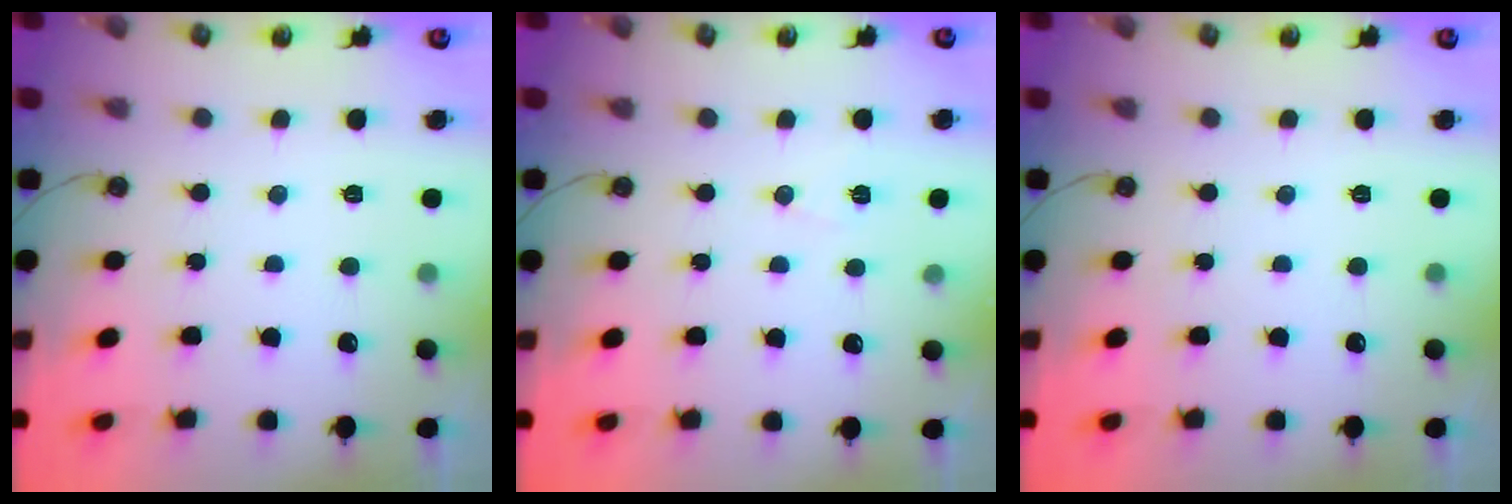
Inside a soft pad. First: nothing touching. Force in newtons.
{"total": 5.5, "press": 4.5, "slide": 3.3}
{"total": 0.0}